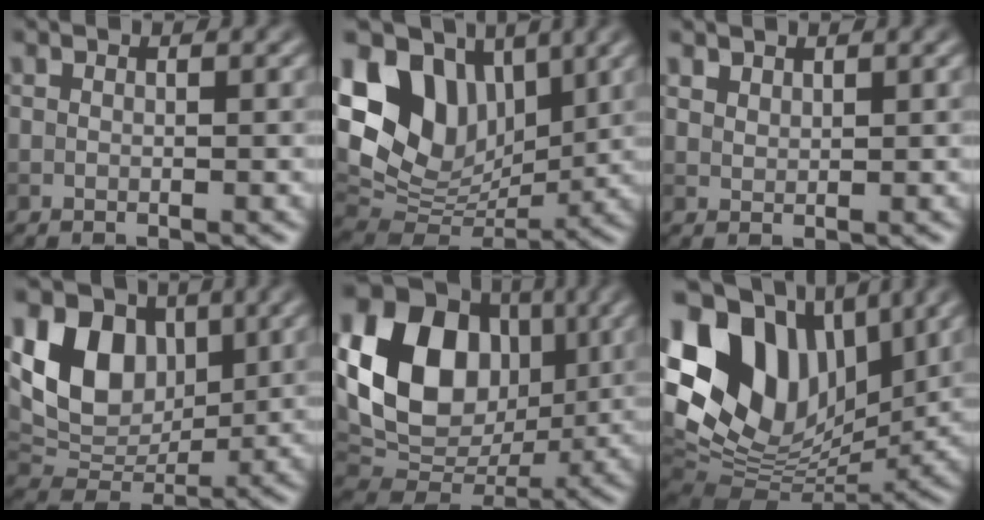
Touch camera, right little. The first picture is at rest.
{"total": 12.2, "force": [5.1, 8.5, 7.1], "torque": [-0.155, 0.020, 0.095]}
{"total": 1.1, "force": [1.0, 0.4, 0.1], "torque": [-0.006, 0.001, 0.025]}
{"total": 8.6, "force": [2.5, 6.2, 5.4], "torque": [-0.106, -0.006, 0.039]}
{"total": 14.1, "force": [2.6, 10.6, 8.9], "torque": [-0.168, 0.010, 0.040]}
{"total": 17.1, "force": [5.0, 11.6, 11.5], "torque": [-0.208, 0.032, 0.096]}